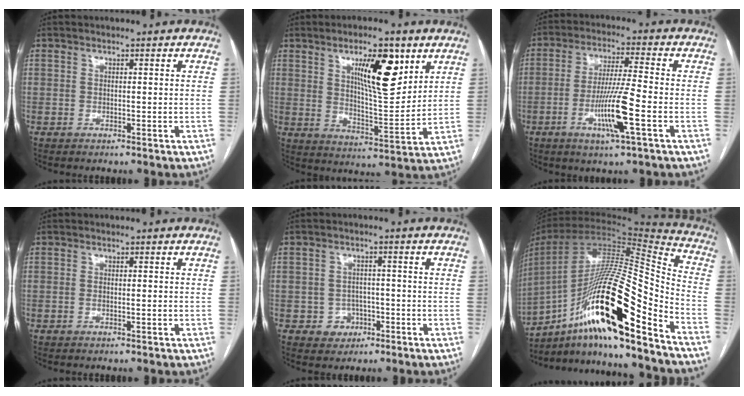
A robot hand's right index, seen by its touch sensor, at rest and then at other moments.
{"total": 12.1, "force": [5.8, 3.0, 10.2], "torque": [-0.165, -0.004, 0.098]}
{"total": 9.9, "force": [-3.4, -0.3, 9.3], "torque": [-0.179, -0.010, -0.064]}
{"total": 1.1, "force": [-0.3, 0.3, 1.0], "torque": [-0.022, 0.003, -0.001]}
{"total": 4.0, "force": [-1.4, 3.6, 0.6], "torque": [0.001, 0.012, -0.015]}
{"total": 27.3, "force": [-15.2, 3.2, 22.4], "torque": [-0.403, -0.009, -0.266]}